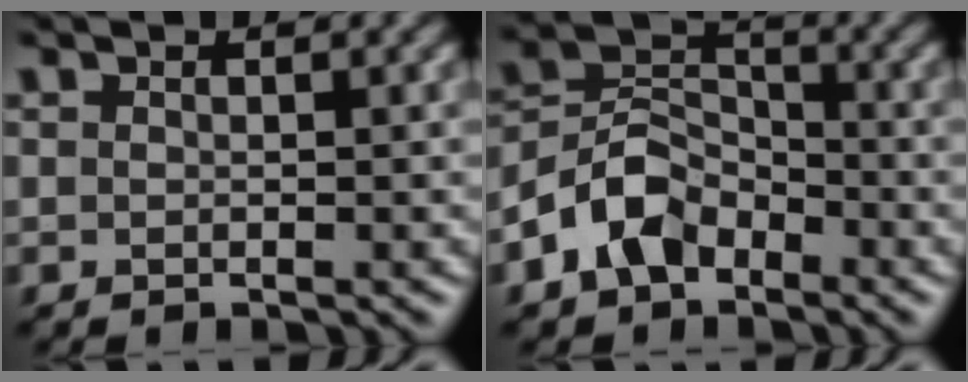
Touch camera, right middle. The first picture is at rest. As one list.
[{"total": 5.4, "force": [-3.0, 3.7, 2.6], "torque": [-0.051, 0.004, -0.069]}]